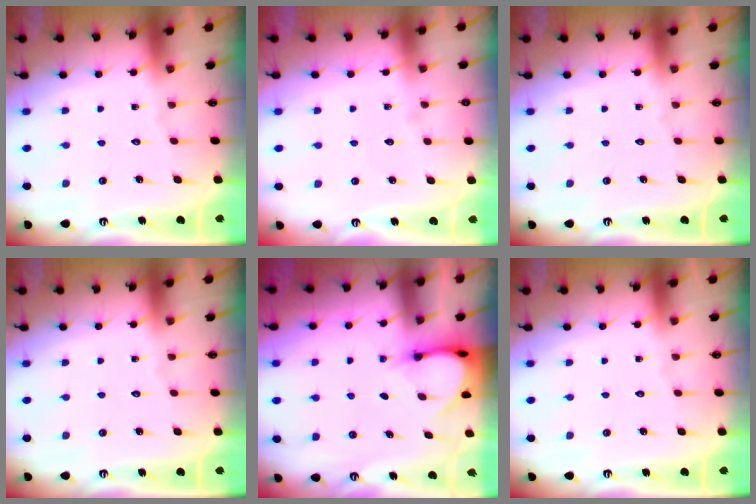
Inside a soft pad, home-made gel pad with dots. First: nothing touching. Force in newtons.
{"total": 2.8, "press": 2.8, "slide": 0.3}
{"total": 0.0}
{"total": 0.0}
{"total": 3.9, "press": 3.9, "slide": 0.3}
{"total": 0.0}